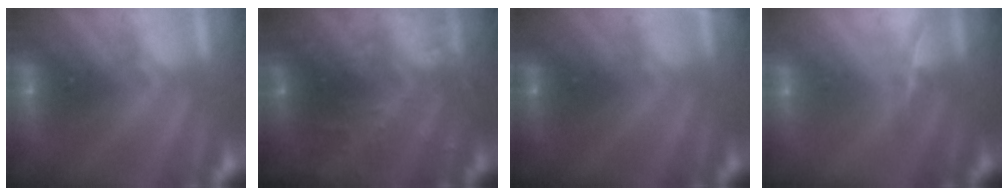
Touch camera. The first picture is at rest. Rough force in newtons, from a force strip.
{"total": 8.6}
{"total": 2.4}
{"total": 1.1}